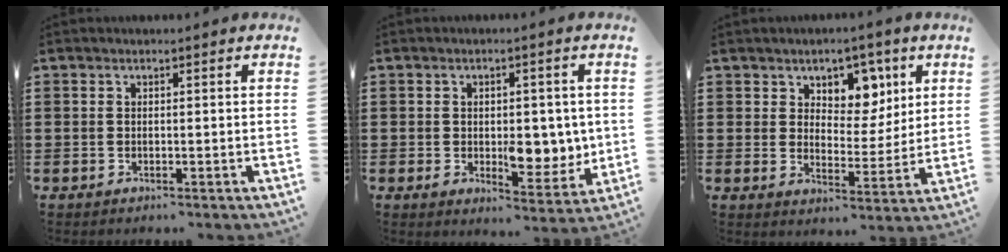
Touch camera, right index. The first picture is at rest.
{"total": 7.4, "force": [0.1, 4.5, 5.9], "torque": [-0.072, -0.001, -0.002]}
{"total": 6.0, "force": [3.7, 4.3, 1.9], "torque": [-0.048, -0.007, 0.061]}